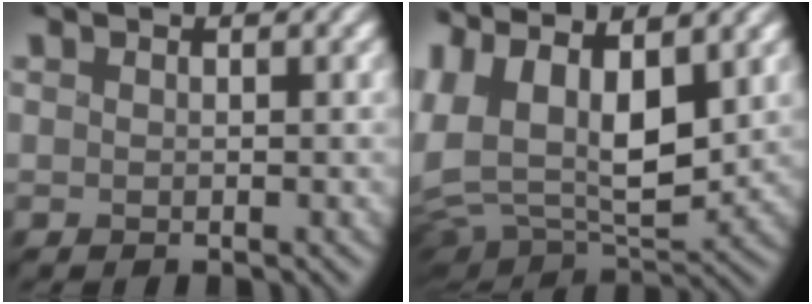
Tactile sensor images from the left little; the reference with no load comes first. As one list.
[{"total": 11.8, "force": [3.2, 5.7, 9.9], "torque": [-0.221, 0.003, 0.050]}]